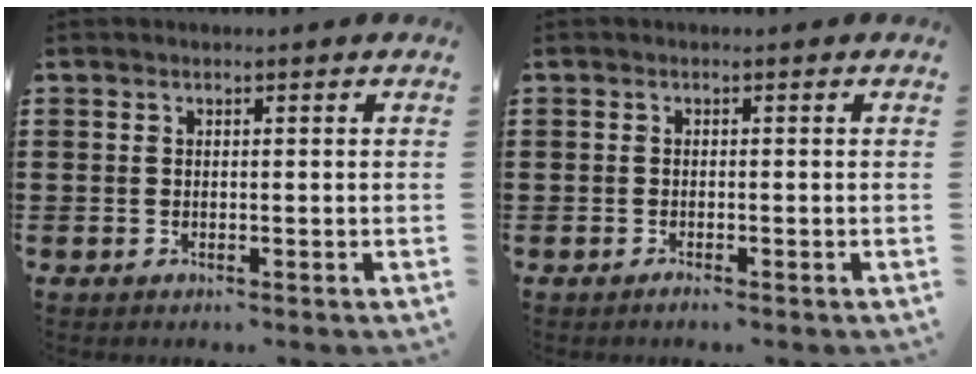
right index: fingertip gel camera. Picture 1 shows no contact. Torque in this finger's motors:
{"motor_torque": [-0.72, 0.93, -1.05, -0.21]}